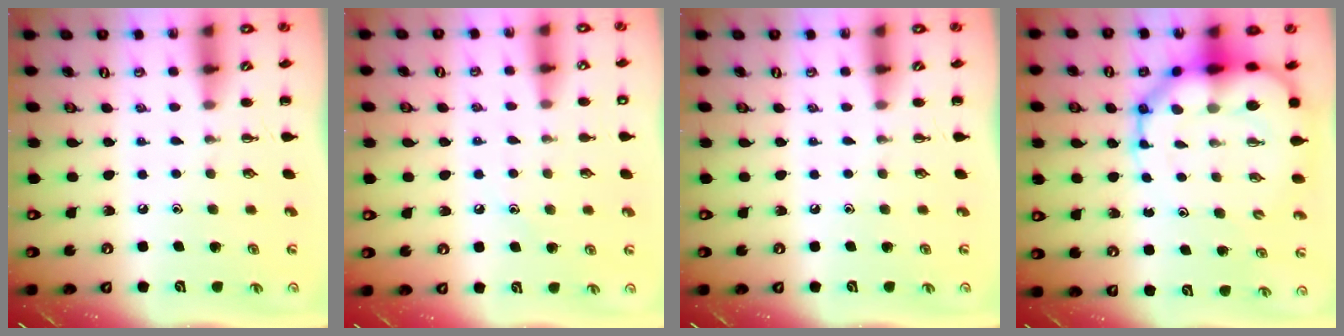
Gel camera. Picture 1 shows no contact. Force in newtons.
{"total": 7.2, "press": 7.0, "slide": 1.7}
{"total": 0.0}
{"total": 15.5, "press": 15.0, "slide": 4.1}